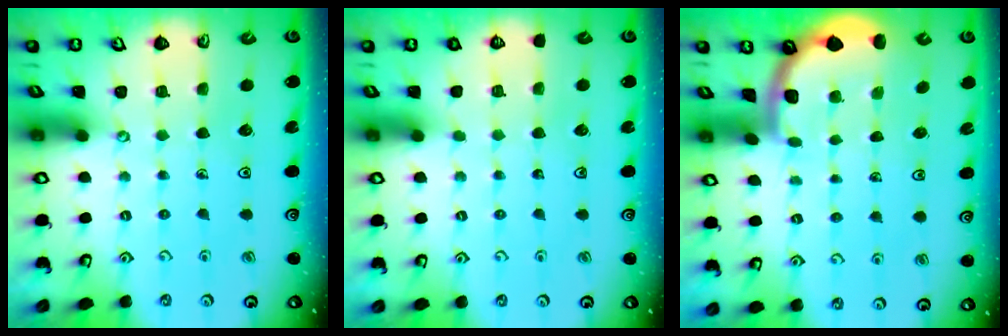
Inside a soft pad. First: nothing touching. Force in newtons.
{"total": 0.0}
{"total": 1.9, "press": 1.9, "slide": 0.0}